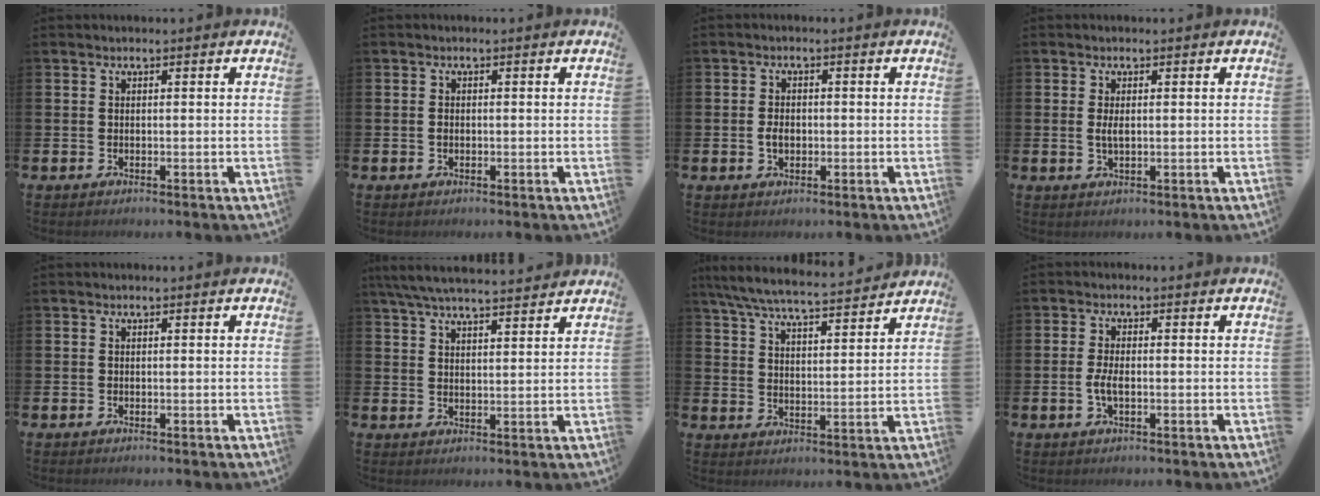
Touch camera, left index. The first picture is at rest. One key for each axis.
{"total": 0.8, "fx": -0.2, "fy": 0.6, "fz": 0.5, "tx": -0.009, "ty": 0.004, "tz": -0.004}
{"total": 2.2, "fx": -0.2, "fy": 1.5, "fz": 1.6, "tx": -0.029, "ty": 0.005, "tz": -0.006}
{"total": 2.1, "fx": 0.2, "fy": 0.8, "fz": 1.9, "tx": -0.035, "ty": 0.002, "tz": 0.002}
{"total": 0.0}
{"total": 6.2, "fx": 5.9, "fy": 0.5, "fz": 1.9, "tx": -0.050, "ty": -0.026, "tz": 0.107}
{"total": 7.1, "fx": 6.7, "fy": 0.6, "fz": 2.3, "tx": -0.071, "ty": -0.044, "tz": 0.117}
{"total": 2.6, "fx": -0.5, "fy": 1.1, "fz": 2.3, "tx": -0.041, "ty": 0.002, "tz": -0.010}